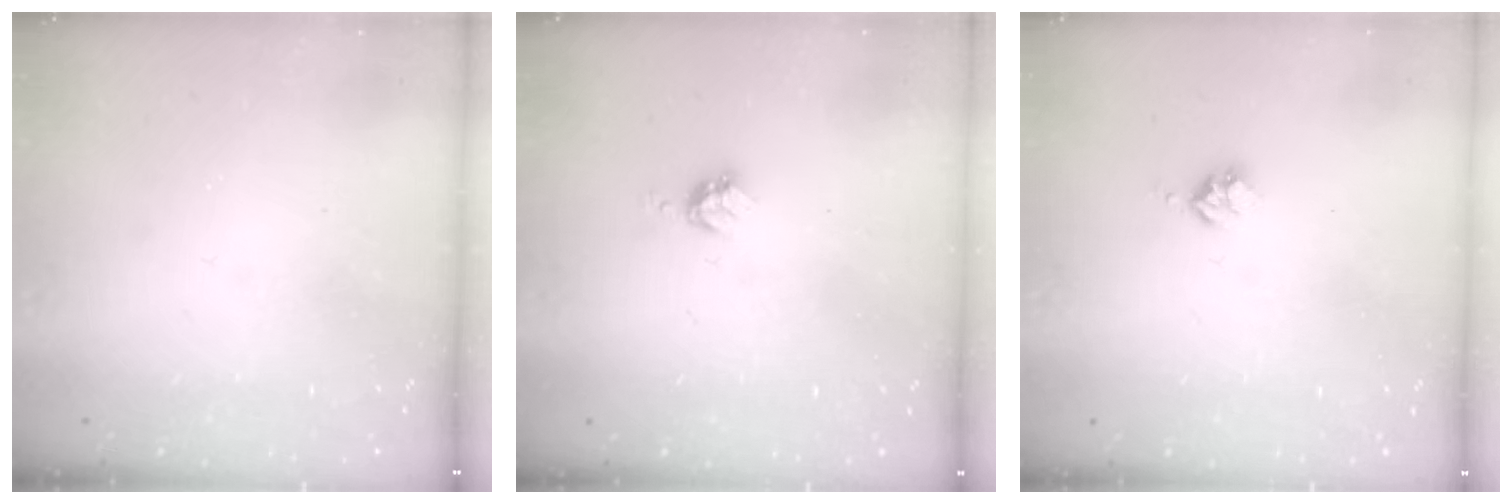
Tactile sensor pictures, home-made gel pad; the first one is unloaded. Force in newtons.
{"total": 3.4, "press": 3.4, "slide": 0.4}
{"total": 2.5, "press": 2.5, "slide": 0.3}